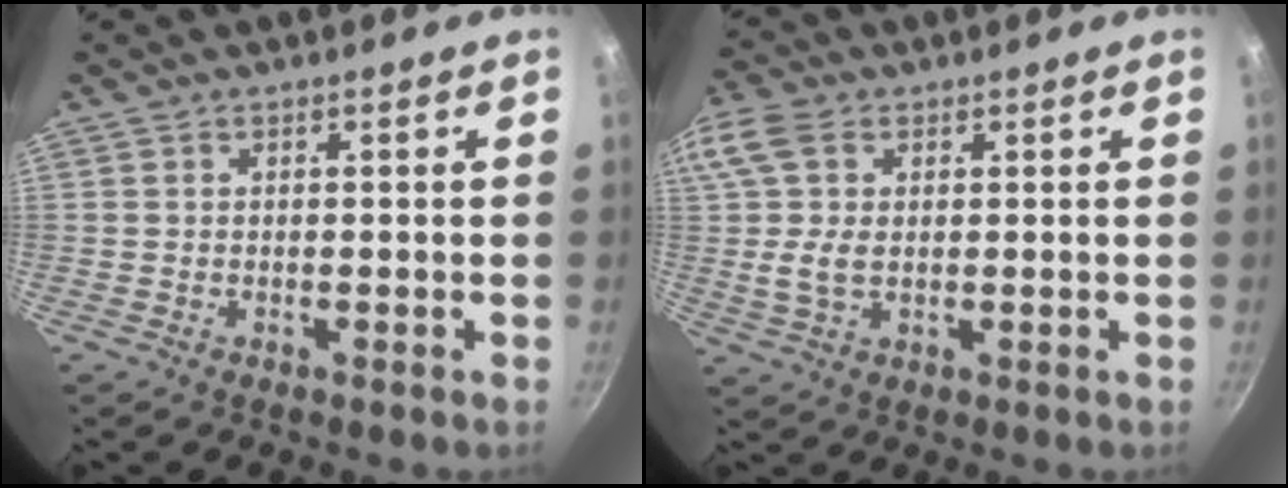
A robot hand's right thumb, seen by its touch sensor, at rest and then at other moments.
{"total": 9.1, "force": [1.8, 5.9, 6.8], "torque": [-0.133, 0.007, 0.027]}